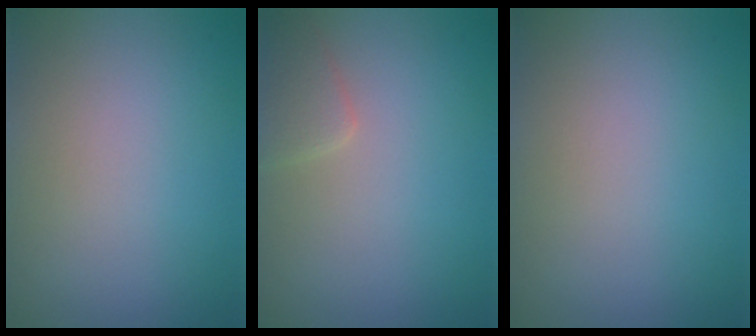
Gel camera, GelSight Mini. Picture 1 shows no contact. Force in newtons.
{"total": 1.7, "press": 1.7, "slide": 0.1}
{"total": 0.0}